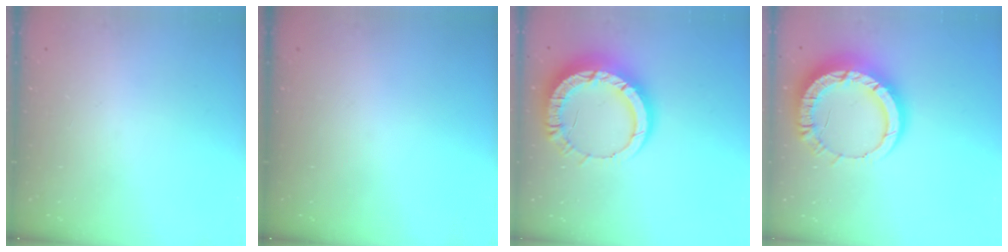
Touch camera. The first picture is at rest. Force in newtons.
{"total": 0.0}
{"total": 16.1, "press": 16.1, "slide": 1.6}
{"total": 16.1, "press": 16.1, "slide": 1.6}